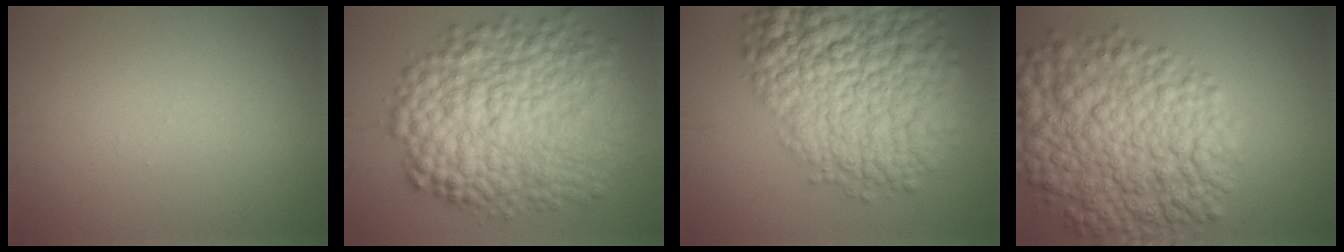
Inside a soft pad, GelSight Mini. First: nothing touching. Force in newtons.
{"total": 12.0, "press": 12.0, "slide": 0.1}
{"total": 13.3, "press": 13.3, "slide": 0.5}
{"total": 11.2, "press": 11.2, "slide": 0.3}